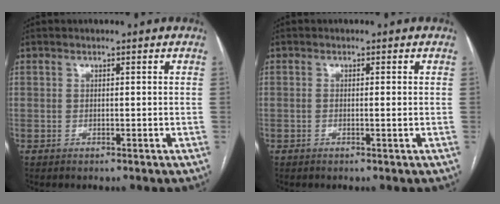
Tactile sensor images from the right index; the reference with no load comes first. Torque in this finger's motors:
{"motor_torque": [0.09, 0.13, 0.11, 0.00]}